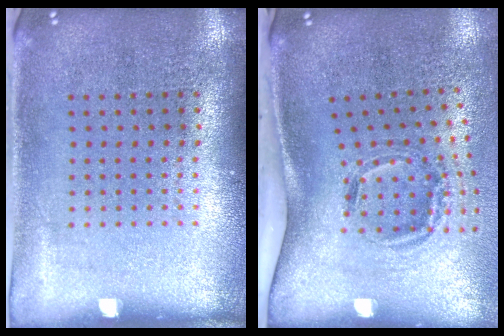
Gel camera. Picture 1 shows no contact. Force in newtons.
{"total": 2.0, "press": 1.2, "slide": 1.5}